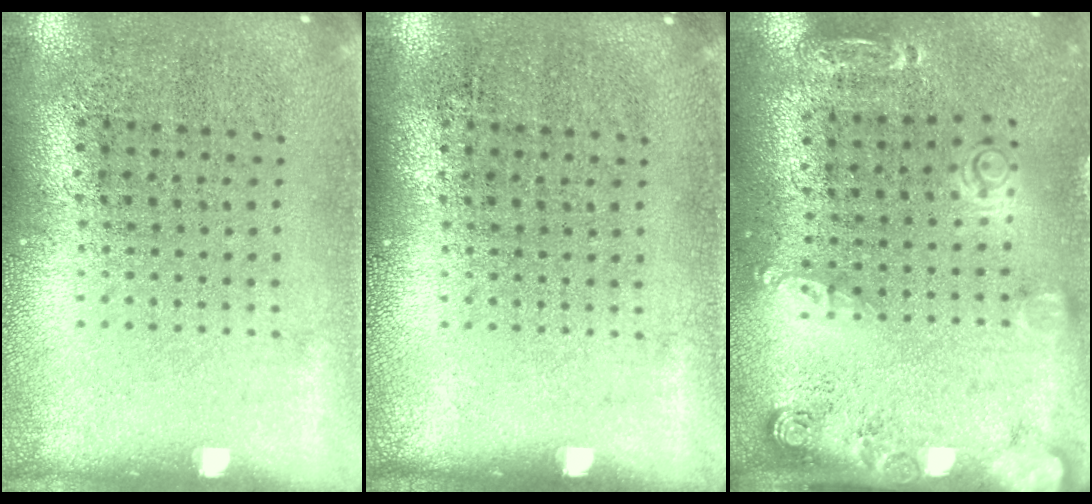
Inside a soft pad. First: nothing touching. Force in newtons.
{"total": 0.0}
{"total": 1.4, "press": 1.4, "slide": 0.4}